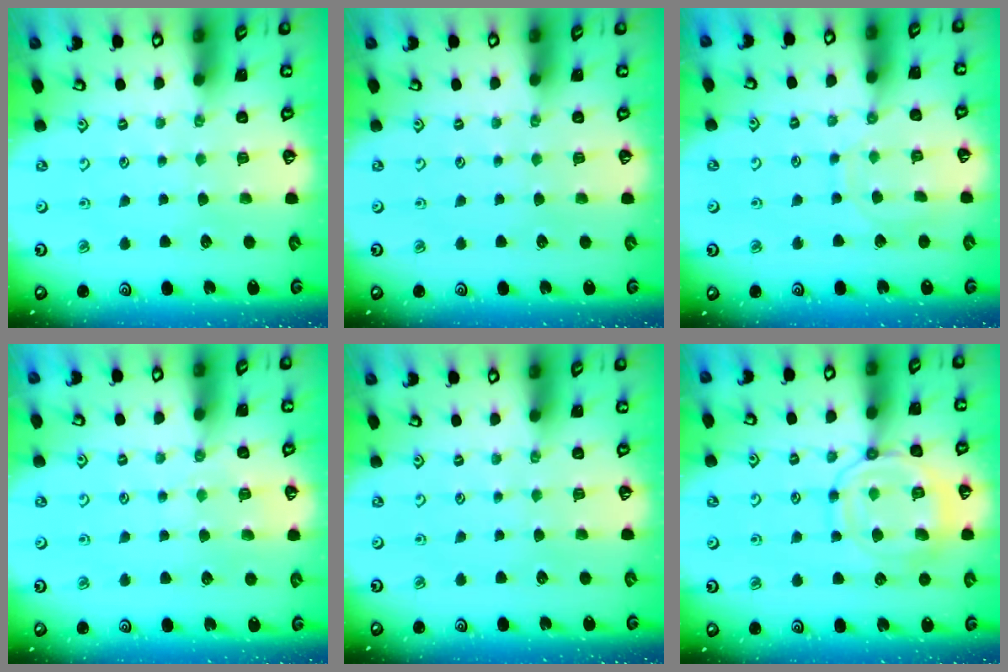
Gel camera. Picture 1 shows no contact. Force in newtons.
{"total": 0.0}
{"total": 8.2, "press": 8.2, "slide": 0.7}
{"total": 4.0, "press": 3.9, "slide": 0.6}
{"total": 0.0}
{"total": 14.4, "press": 14.4, "slide": 1.4}